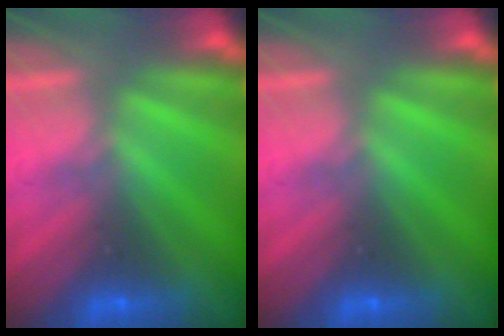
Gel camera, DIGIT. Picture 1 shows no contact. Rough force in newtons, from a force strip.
{"total": 0.0}